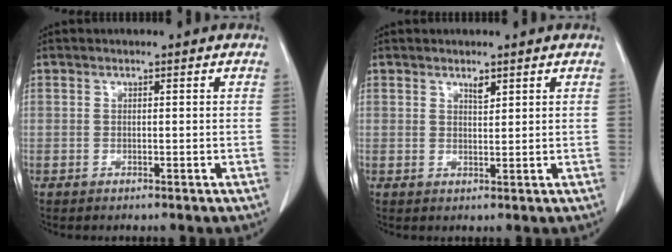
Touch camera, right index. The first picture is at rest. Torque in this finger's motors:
{"motor_torque": [0.00, 0.01, 0.00, 0.00]}